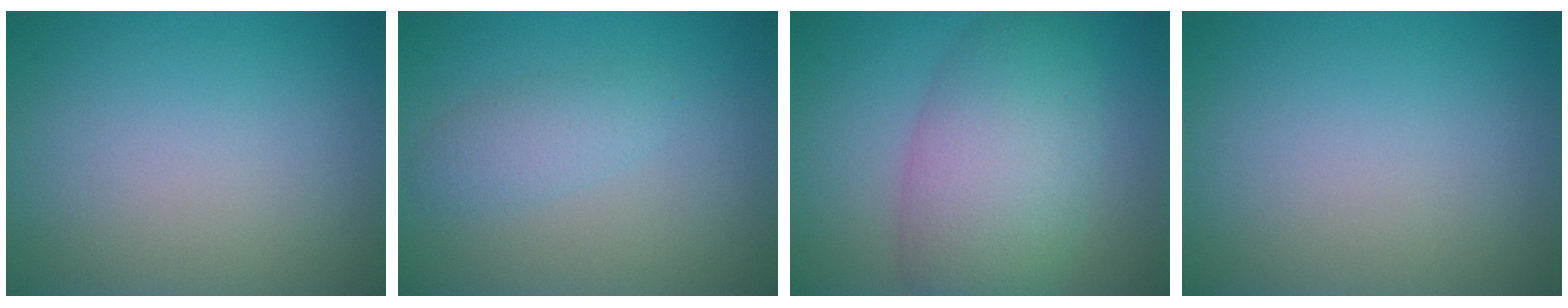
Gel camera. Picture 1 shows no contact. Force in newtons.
{"total": 2.0, "press": 2.0, "slide": 0.1}
{"total": 7.7, "press": 7.7, "slide": 0.2}
{"total": 0.0}